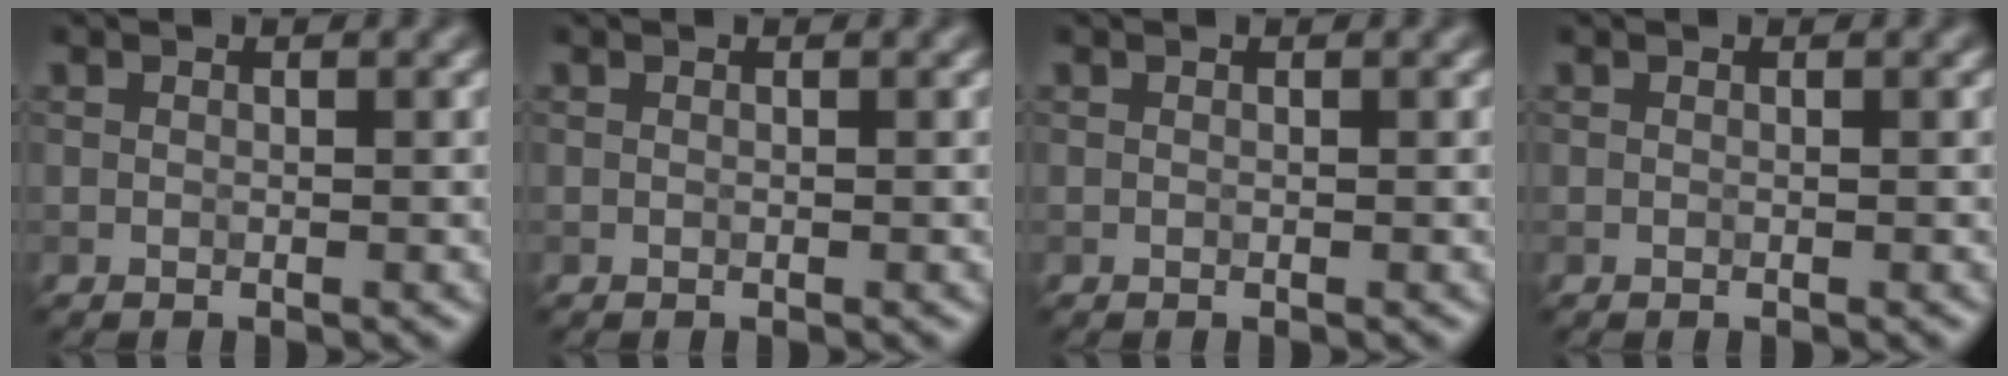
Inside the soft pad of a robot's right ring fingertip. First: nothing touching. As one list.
[{"total": 0.0}, {"total": 0.0}, {"total": 0.0}]